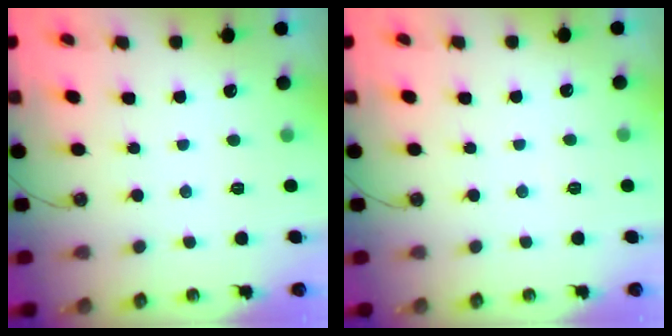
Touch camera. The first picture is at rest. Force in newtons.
{"total": 3.8, "press": 3.7, "slide": 0.5}